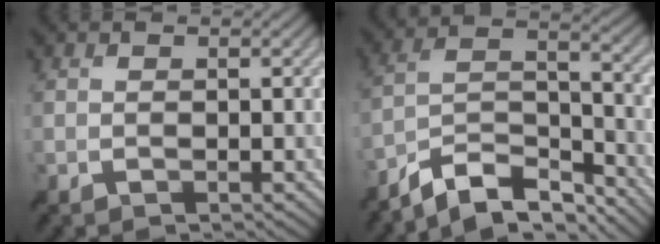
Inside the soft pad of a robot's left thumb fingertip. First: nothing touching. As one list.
[{"total": 9.8, "force": [-8.0, 3.0, 4.8], "torque": [-0.092, 0.011, -0.154]}]